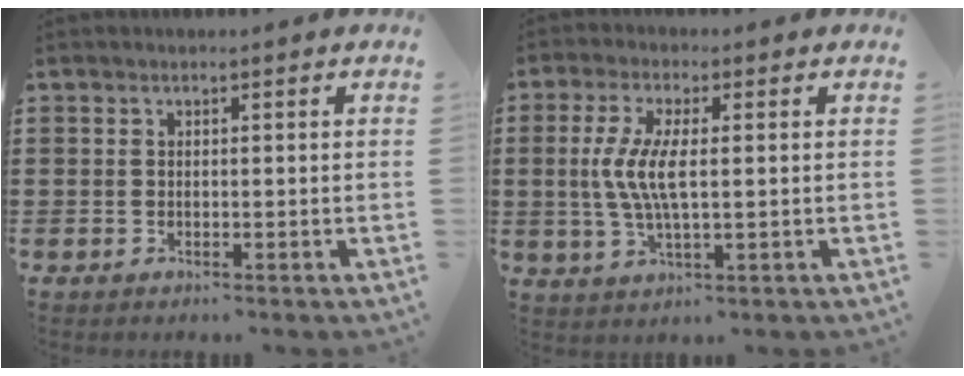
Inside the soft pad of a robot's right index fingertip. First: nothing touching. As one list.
[{"total": 6.7, "force": [0.2, 2.1, 6.4], "torque": [-0.139, -0.004, -0.004]}]